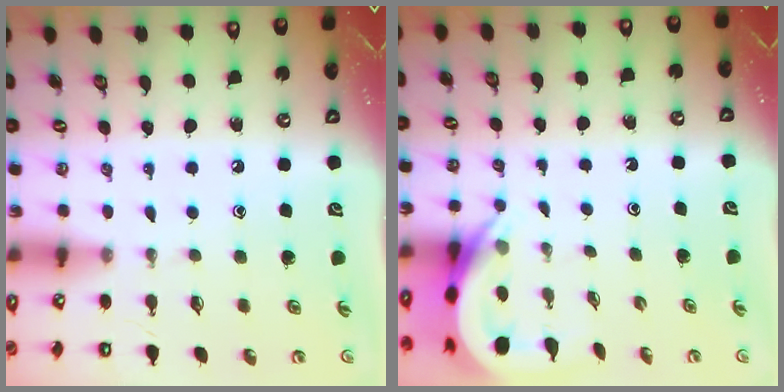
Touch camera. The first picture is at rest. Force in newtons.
{"total": 5.1, "press": 5.0, "slide": 0.6}